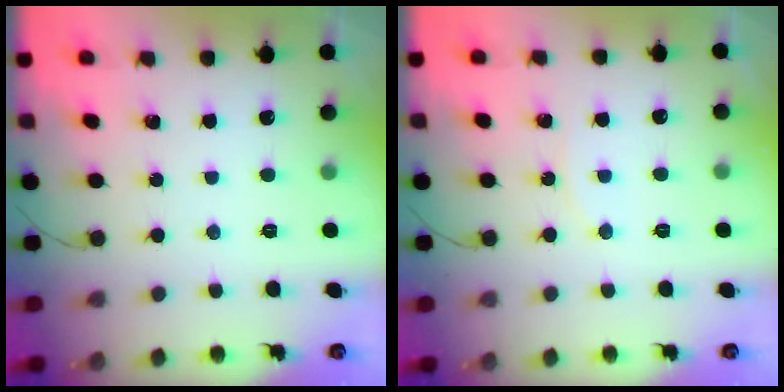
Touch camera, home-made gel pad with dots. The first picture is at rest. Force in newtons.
{"total": 4.4, "press": 4.3, "slide": 0.8}